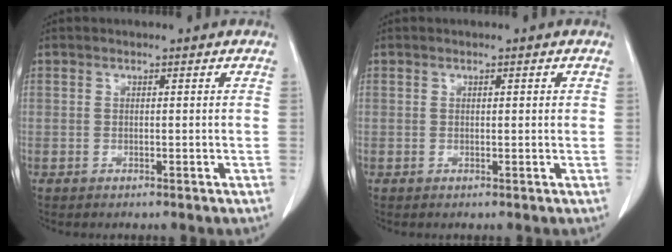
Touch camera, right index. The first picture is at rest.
{"total": 0.7, "force": [0.3, 0.2, 0.6], "torque": [-0.011, 0.001, 0.003]}